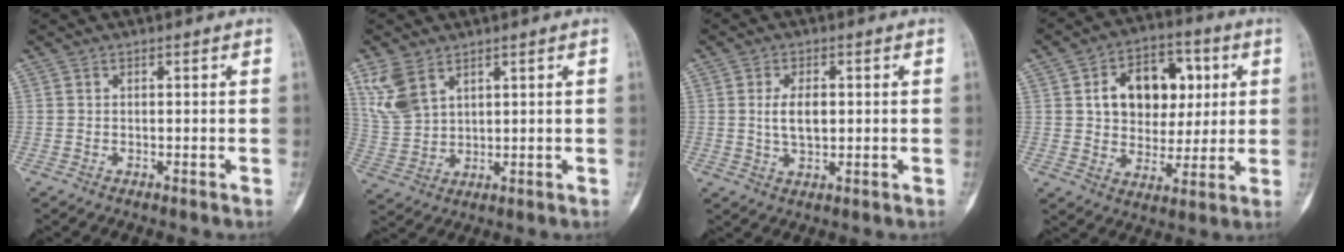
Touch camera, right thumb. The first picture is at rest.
{"total": 7.3, "force": [4.1, 4.2, 4.2], "torque": [-0.087, -0.008, 0.098]}
{"total": 5.1, "force": [0.4, 2.7, 4.3], "torque": [-0.072, -0.003, 0.010]}
{"total": 15.4, "force": [3.7, 11.0, 10.1], "torque": [-0.100, 0.007, 0.057]}